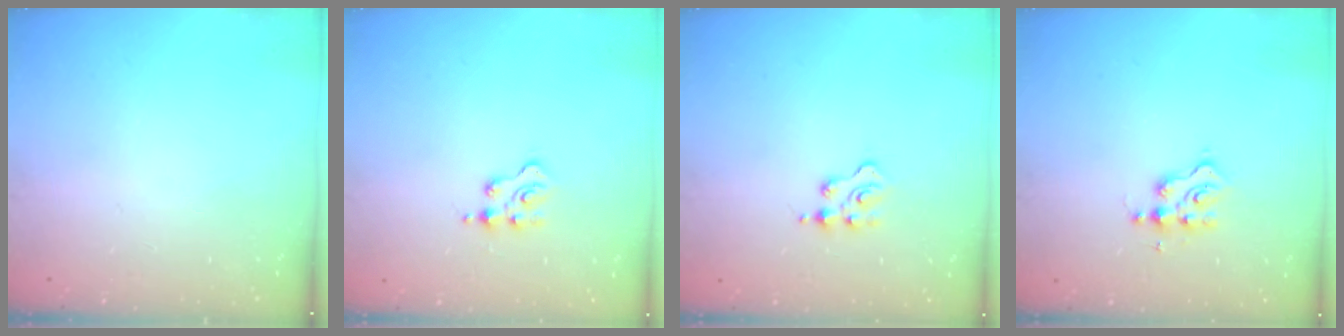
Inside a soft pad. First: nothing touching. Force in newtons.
{"total": 2.5, "press": 2.4, "slide": 0.5}
{"total": 2.4, "press": 2.4, "slide": 0.4}
{"total": 2.6, "press": 2.5, "slide": 0.7}